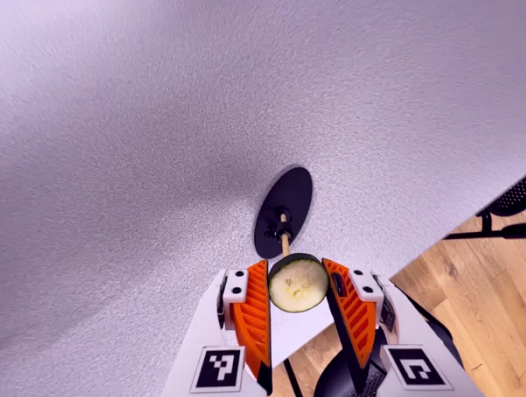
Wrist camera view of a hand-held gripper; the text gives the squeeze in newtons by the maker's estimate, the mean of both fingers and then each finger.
{"total": 8.0, "left": 8.0, "right": 8.1}